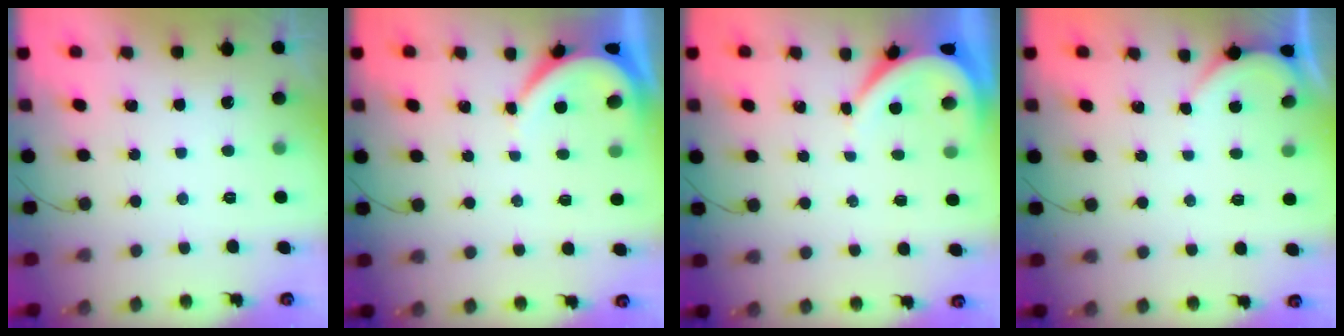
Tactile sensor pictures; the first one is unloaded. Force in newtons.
{"total": 5.3, "press": 5.2, "slide": 0.7}
{"total": 3.8, "press": 3.8, "slide": 0.5}
{"total": 1.9, "press": 1.9, "slide": 0.2}